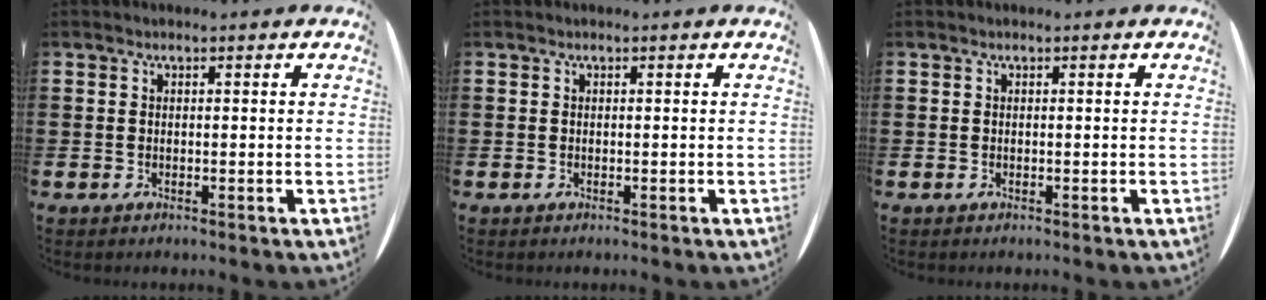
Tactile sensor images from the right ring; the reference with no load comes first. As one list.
[{"total": 0.0}, {"total": 0.0}]